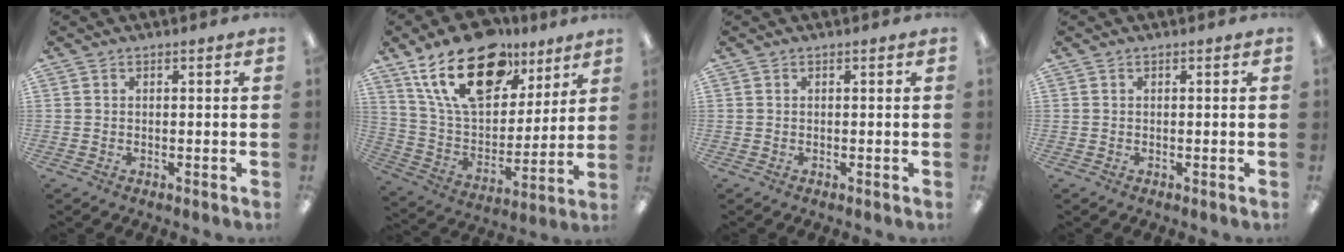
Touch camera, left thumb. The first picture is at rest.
{"total": 23.4, "force": [13.5, 12.8, 14.2], "torque": [-0.237, -0.060, 0.240]}
{"total": 0.0}
{"total": 0.0}